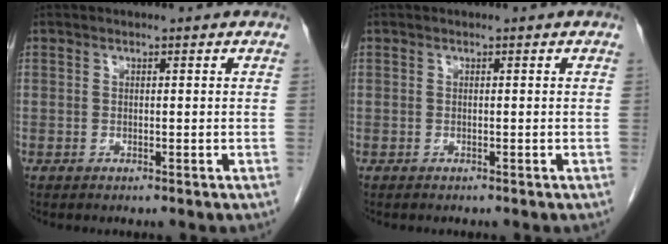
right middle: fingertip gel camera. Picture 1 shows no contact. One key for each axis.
{"total": 0.0}